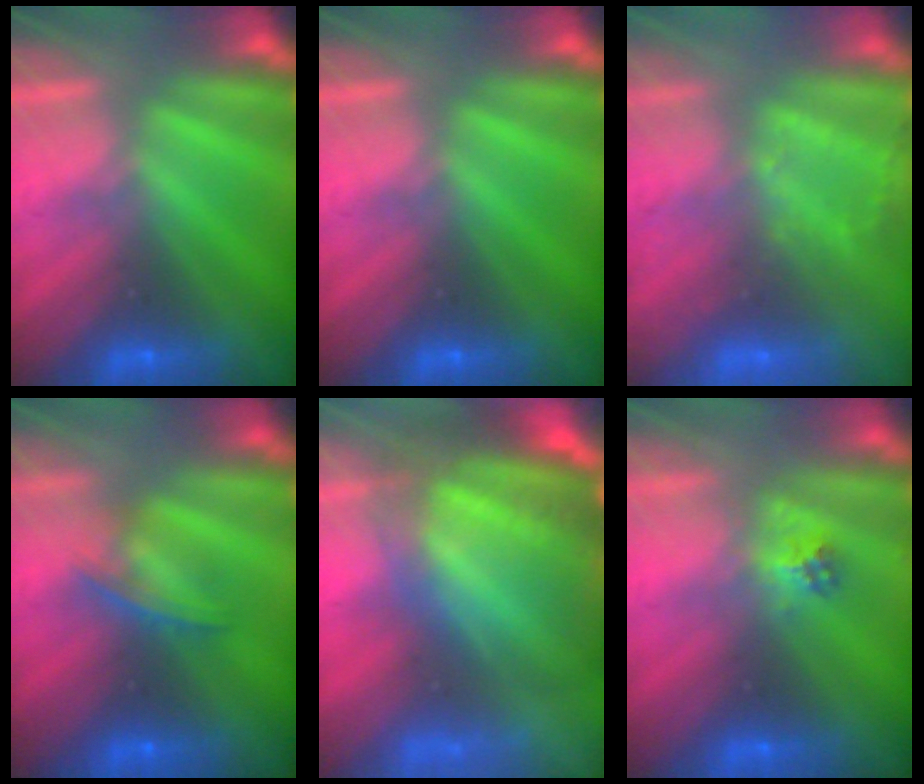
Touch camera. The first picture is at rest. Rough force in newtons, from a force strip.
{"total": 0.0}
{"total": 2.8}
{"total": 5.6}
{"total": 11.0}
{"total": 2.1}